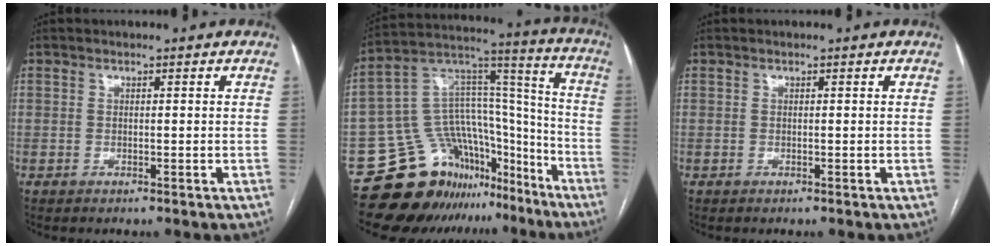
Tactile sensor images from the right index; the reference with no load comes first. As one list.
[{"total": 19.0, "force": [-14.6, 10.6, 5.8], "torque": [-0.075, 0.088, -0.230]}, {"total": 0.0}]